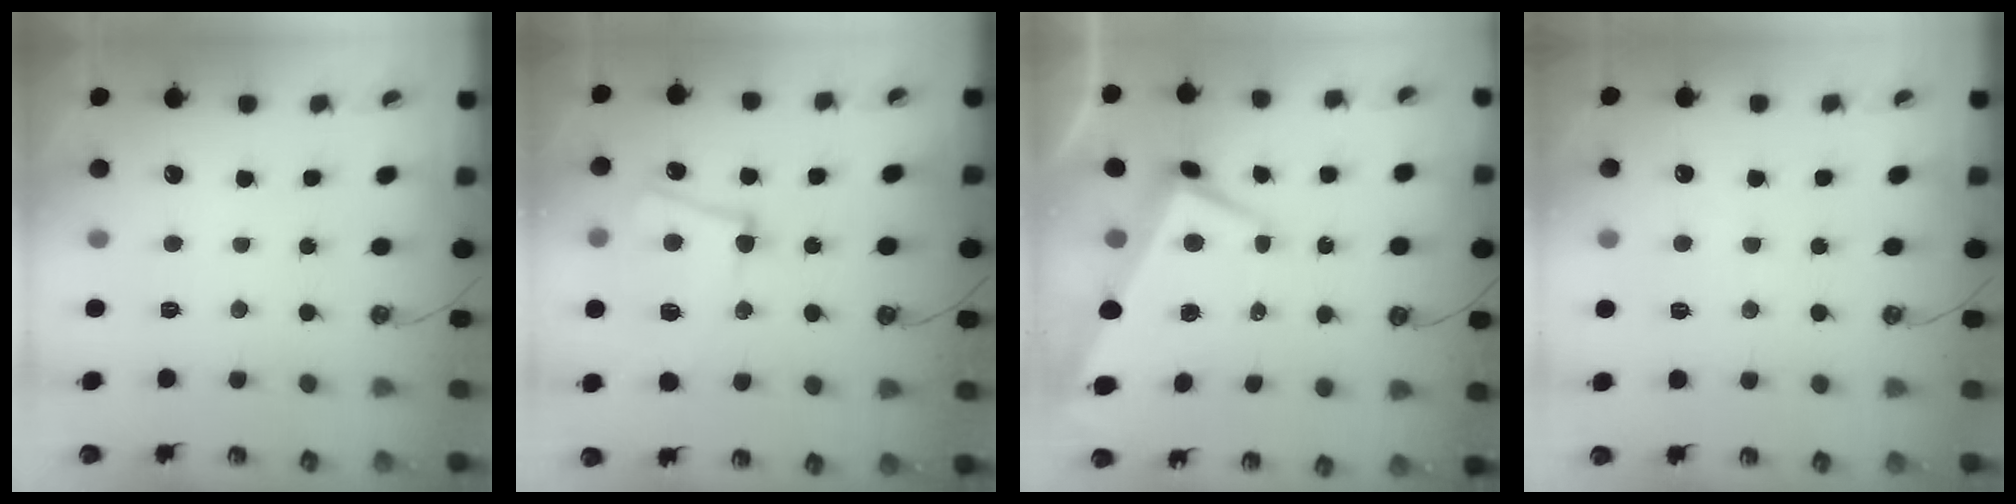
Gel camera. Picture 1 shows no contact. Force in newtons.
{"total": 9.8, "press": 9.5, "slide": 2.2}
{"total": 1.6, "press": 0.9, "slide": 1.3}
{"total": 1.3, "press": 1.2, "slide": 0.3}